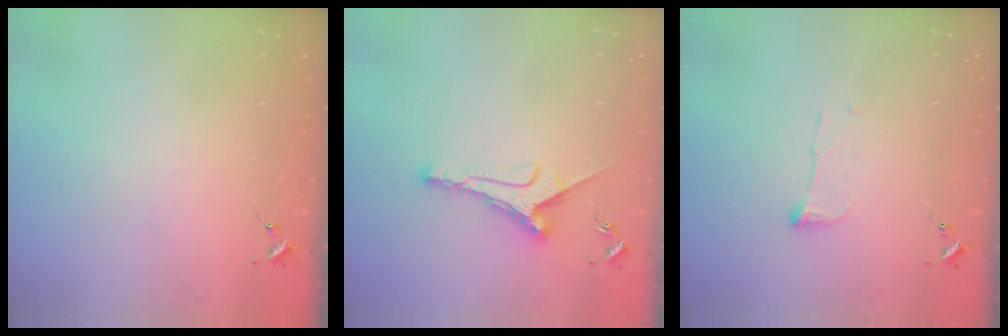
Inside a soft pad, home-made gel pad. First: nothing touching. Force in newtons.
{"total": 8.7, "press": 8.7, "slide": 0.4}
{"total": 4.7, "press": 4.7, "slide": 0.6}